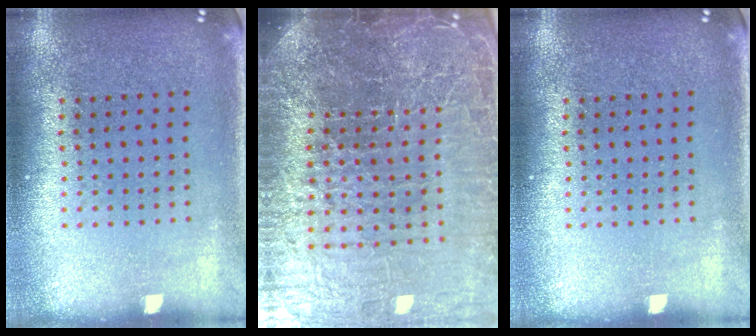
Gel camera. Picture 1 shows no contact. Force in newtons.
{"total": 7.2, "press": 6.3, "slide": 3.6}
{"total": 0.0}